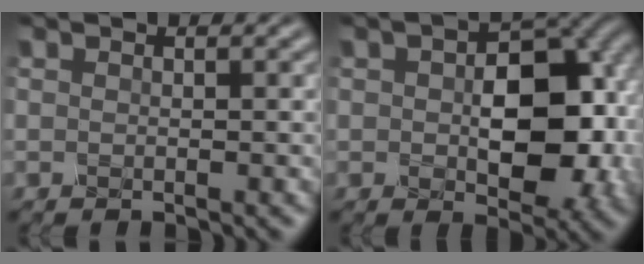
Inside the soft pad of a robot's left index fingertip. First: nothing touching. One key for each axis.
{"total": 9.6, "fx": 0.2, "fy": 5.8, "fz": 7.6, "tx": -0.110, "ty": -0.005, "tz": 0.007}